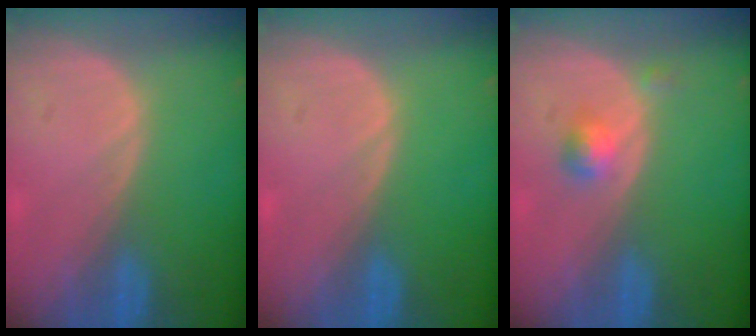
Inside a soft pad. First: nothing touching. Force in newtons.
{"total": 0.0}
{"total": 2.4, "press": 2.1, "slide": 1.1}